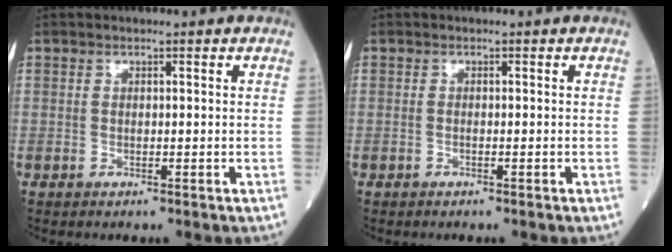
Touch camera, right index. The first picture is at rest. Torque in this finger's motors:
{"motor_torque": [0.03, 0.06, 0.09, 0.01]}